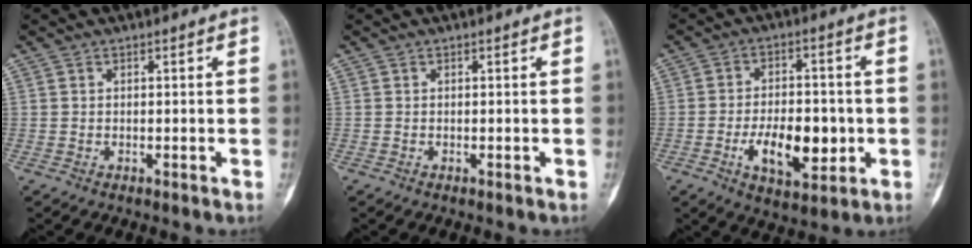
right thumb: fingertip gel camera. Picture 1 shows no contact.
{"total": 0.0}
{"total": 11.9, "force": [-2.8, 6.2, 9.8], "torque": [-0.136, 0.010, -0.039]}